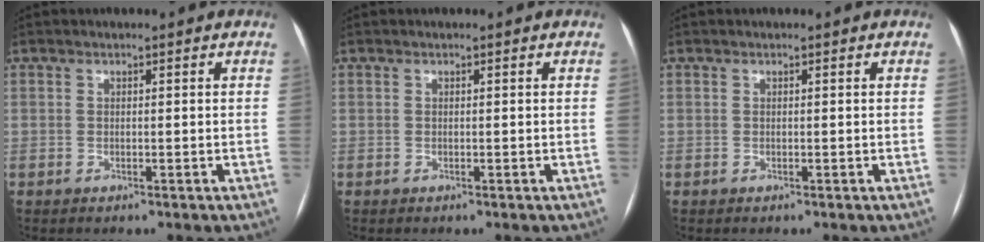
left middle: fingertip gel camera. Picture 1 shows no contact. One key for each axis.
{"total": 0.0}
{"total": 0.0}